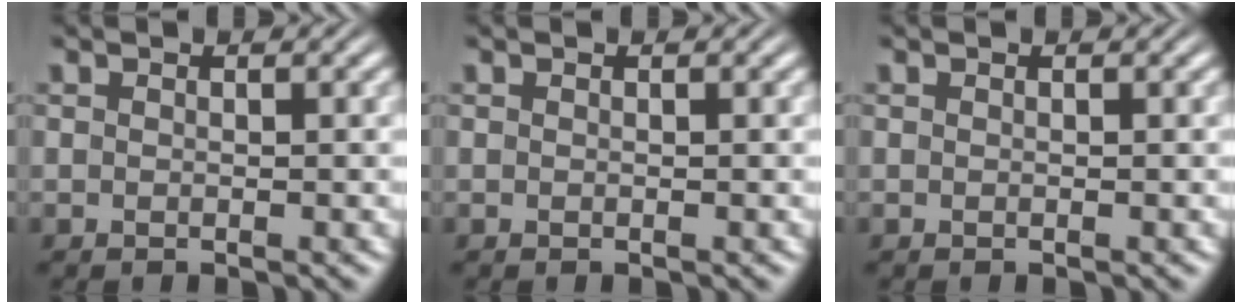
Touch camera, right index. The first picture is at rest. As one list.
[{"total": 0.0}, {"total": 0.0}]